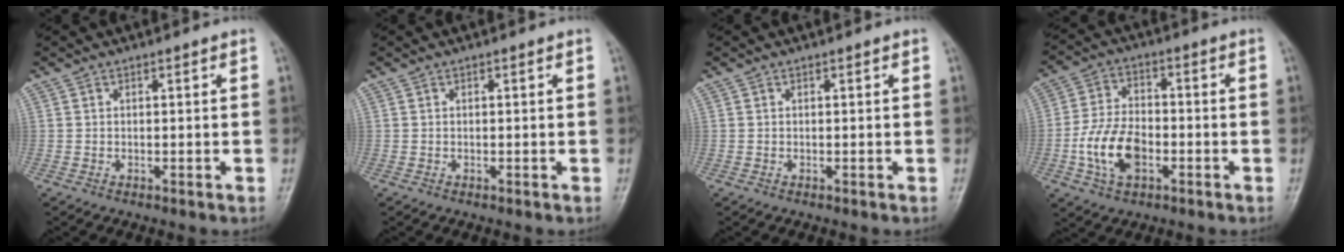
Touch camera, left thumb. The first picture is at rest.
{"total": 0.0}
{"total": 0.0}
{"total": 10.6, "force": [-3.2, 6.5, 7.8], "torque": [-0.145, 0.015, -0.062]}